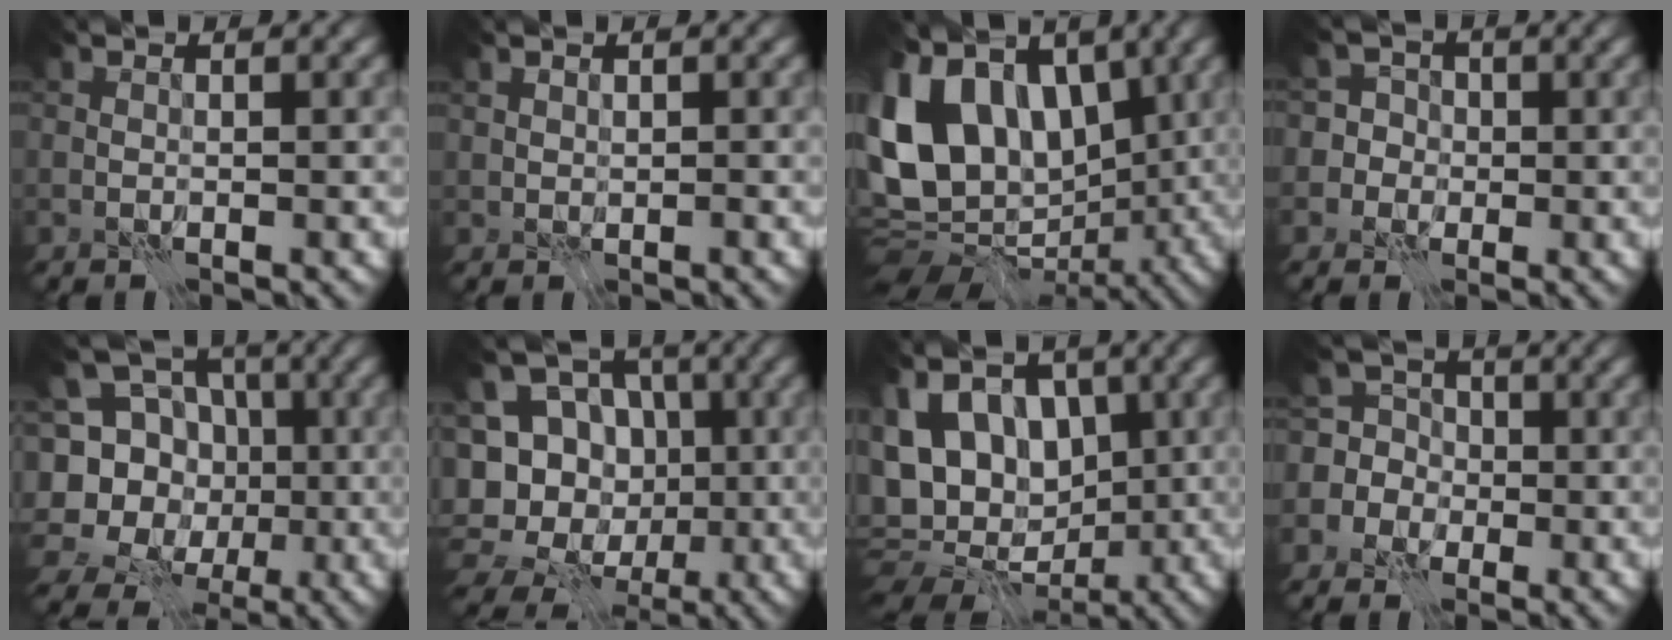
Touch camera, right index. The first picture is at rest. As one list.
[{"total": 0.5, "force": [0.4, 0.3, 0.2], "torque": [-0.001, -0.001, 0.009]}, {"total": 15.0, "force": [2.9, 10.9, 9.9], "torque": [-0.212, 0.014, 0.043]}, {"total": 4.3, "force": [0.0, 4.2, 1.1], "torque": [0.008, 0.028, -0.027]}, {"total": 12.9, "force": [-4.6, 11.3, 4.2], "torque": [-0.121, 0.009, -0.077]}, {"total": 15.4, "force": [-5.5, 13.4, 5.1], "torque": [-0.128, 0.004, -0.088]}, {"total": 14.5, "force": [2.7, 10.3, 9.9], "torque": [-0.160, 0.039, 0.027]}, {"total": 8.9, "force": [-1.5, 8.5, 2.2], "torque": [-0.058, 0.031, -0.067]}]